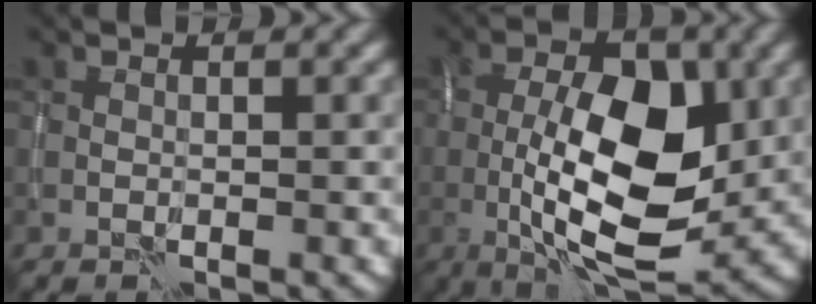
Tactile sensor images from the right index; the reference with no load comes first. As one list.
[{"total": 10.8, "force": [-0.9, 4.8, 9.6], "torque": [-0.152, 0.005, -0.020]}]